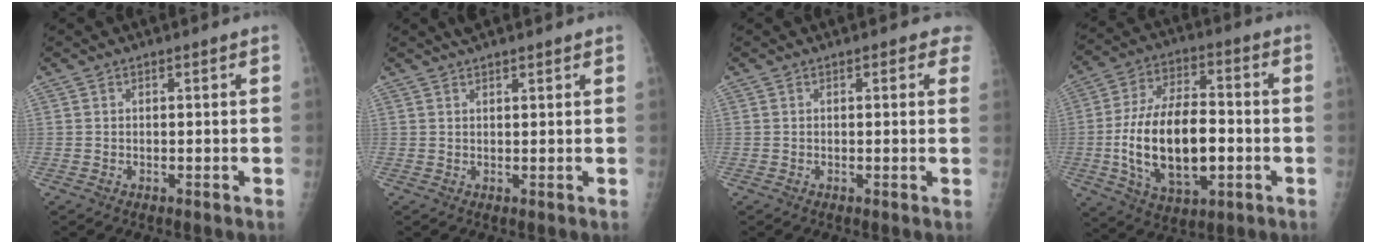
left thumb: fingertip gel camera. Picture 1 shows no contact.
{"total": 4.6, "force": [3.8, 1.1, 2.5], "torque": [-0.023, 0.010, 0.058]}
{"total": 2.8, "force": [1.8, 1.4, 1.6], "torque": [0.006, -0.001, 0.011]}
{"total": 19.1, "force": [-2.8, 9.8, 16.2], "torque": [-0.285, 0.014, -0.041]}